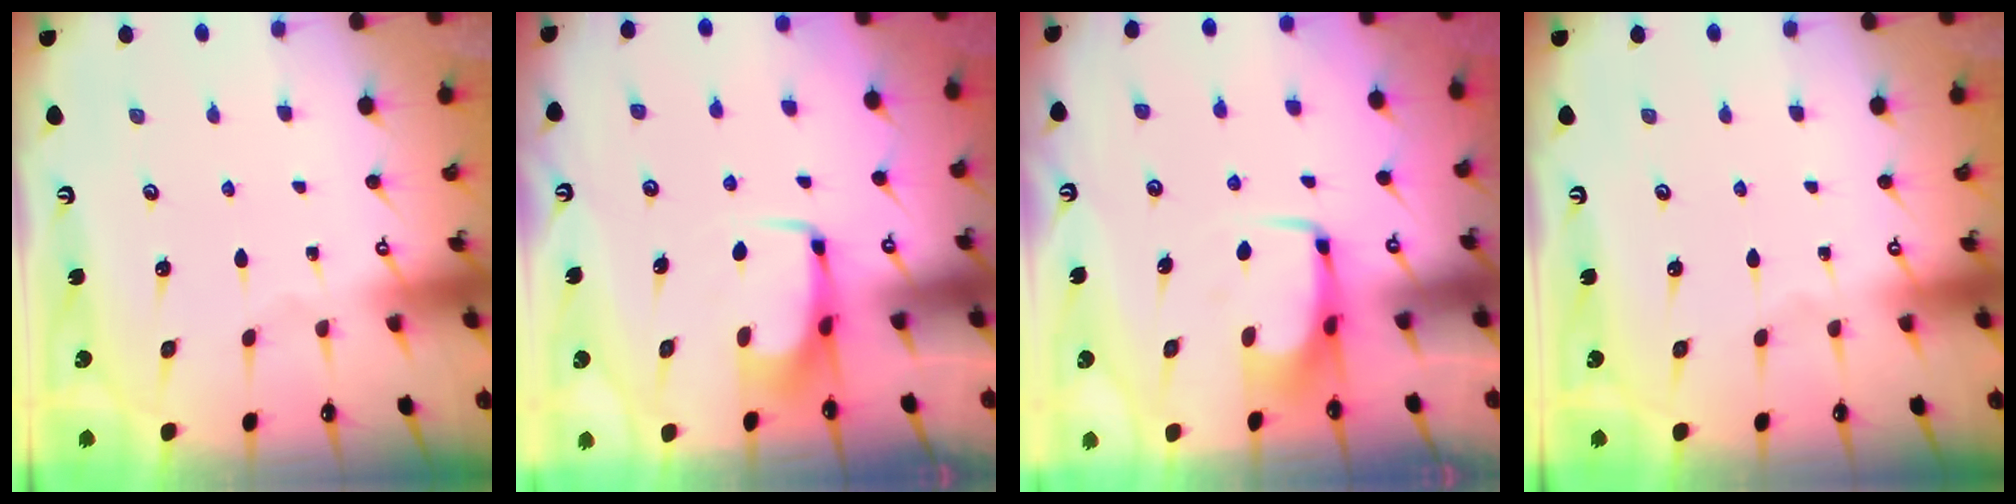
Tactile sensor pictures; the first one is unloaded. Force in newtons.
{"total": 3.6, "press": 3.6, "slide": 0.3}
{"total": 2.9, "press": 2.9, "slide": 0.3}
{"total": 0.0}